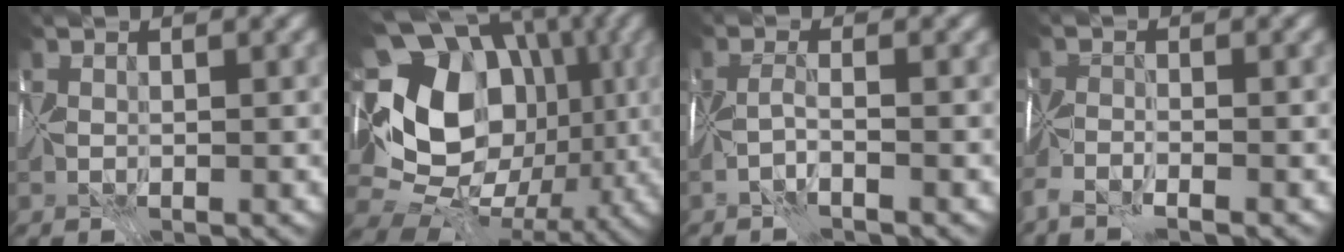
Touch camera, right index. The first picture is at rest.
{"total": 17.5, "force": [1.6, 13.8, 10.7], "torque": [-0.172, 0.024, 0.034]}
{"total": 1.7, "force": [-1.1, -0.1, 1.3], "torque": [-0.031, 0.000, -0.034]}
{"total": 3.3, "force": [-2.9, 0.4, 1.6], "torque": [-0.032, -0.009, -0.068]}